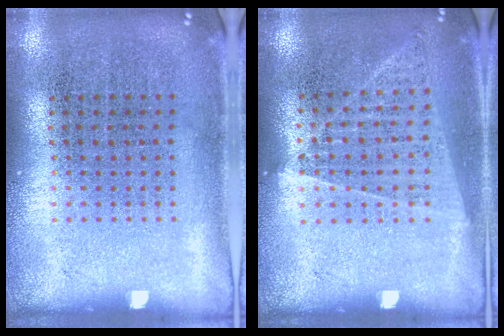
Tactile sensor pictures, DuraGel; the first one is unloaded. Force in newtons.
{"total": 1.2, "press": 1.1, "slide": 0.1}